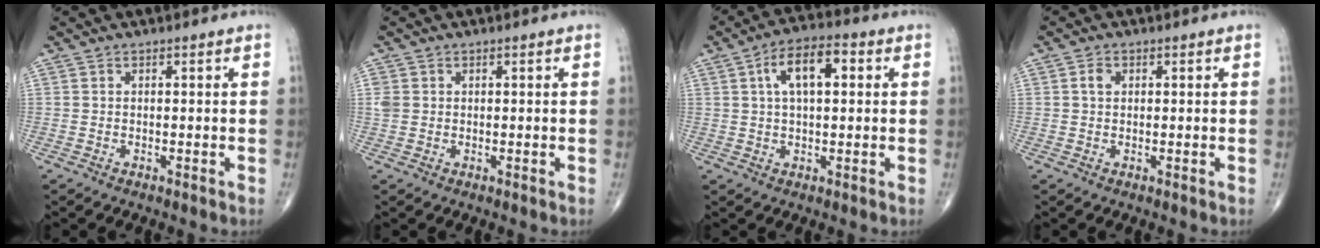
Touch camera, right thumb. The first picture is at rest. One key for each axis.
{"total": 2.1, "fx": 0.3, "fy": 1.9, "fz": 1.0, "tx": -0.019, "ty": 0.004, "tz": 0.010}
{"total": 9.0, "fx": 2.3, "fy": 4.2, "fz": 7.6, "tx": -0.122, "ty": 0.017, "tz": 0.031}
{"total": 1.8, "fx": 0.4, "fy": 1.3, "fz": 1.1, "tx": -0.019, "ty": 0.003, "tz": 0.007}